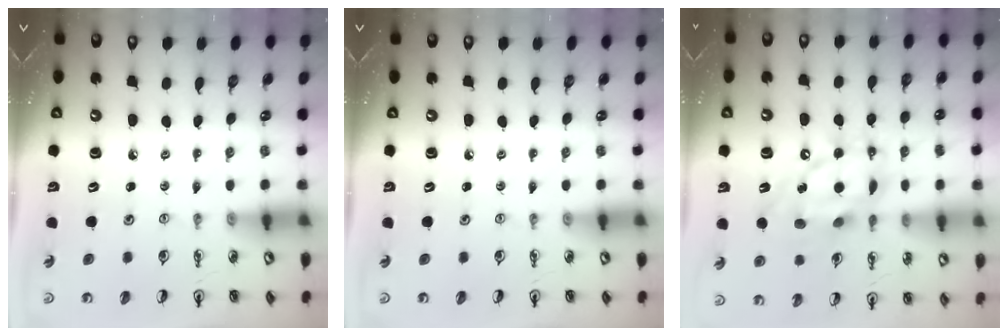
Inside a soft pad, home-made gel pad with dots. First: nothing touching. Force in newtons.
{"total": 0.0}
{"total": 15.5, "press": 15.5, "slide": 1.3}